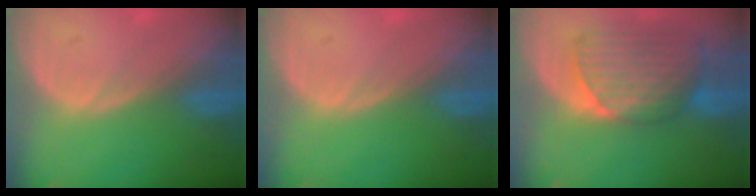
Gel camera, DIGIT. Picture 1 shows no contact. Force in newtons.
{"total": 0.0}
{"total": 9.3, "press": 8.3, "slide": 4.2}